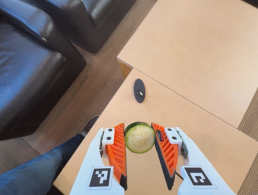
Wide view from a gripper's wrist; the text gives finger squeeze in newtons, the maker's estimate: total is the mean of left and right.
{"total": 10.2, "left": 9.8, "right": 10.5}